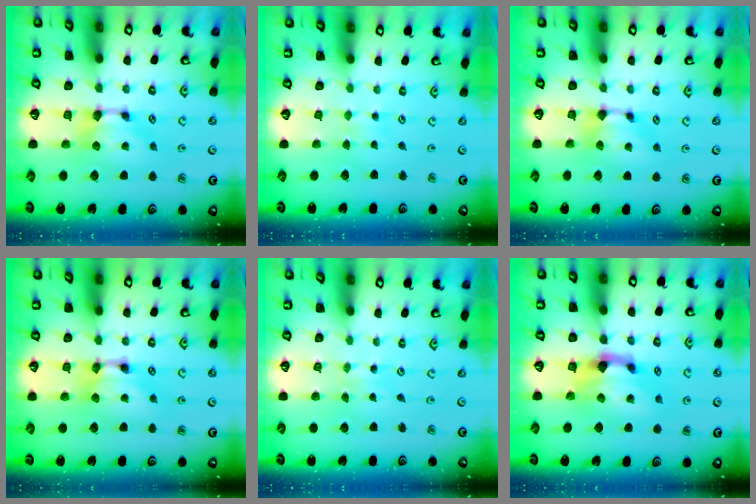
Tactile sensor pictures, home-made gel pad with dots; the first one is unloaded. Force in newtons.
{"total": 3.9, "press": 3.9, "slide": 0.4}
{"total": 0.7, "press": 0.4, "slide": 0.6}
{"total": 2.0, "press": 2.0, "slide": 0.1}
{"total": 4.5, "press": 4.4, "slide": 0.3}
{"total": 2.4, "press": 1.6, "slide": 1.7}